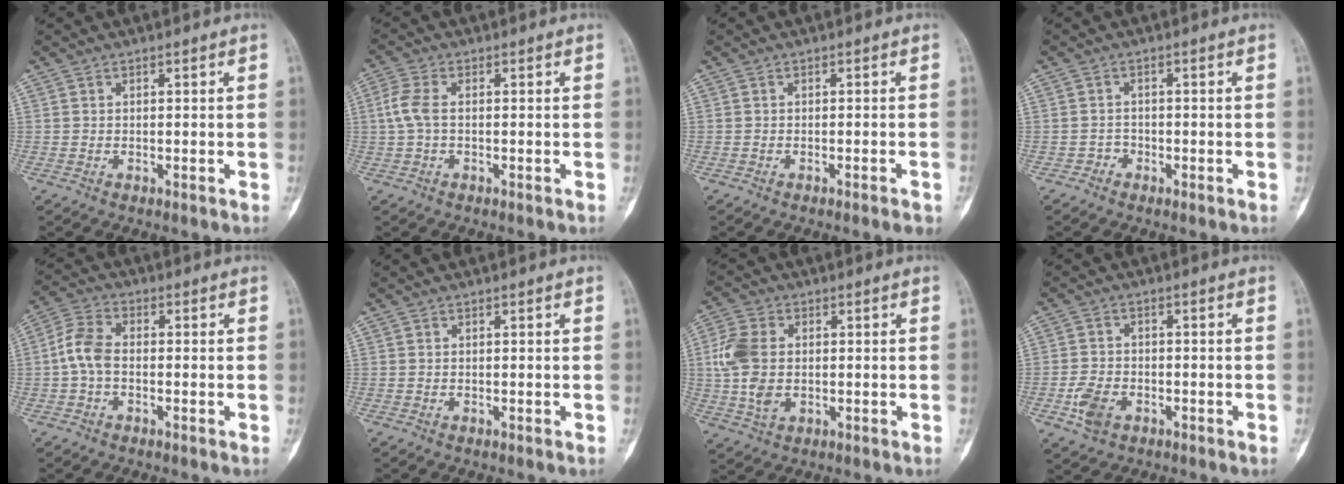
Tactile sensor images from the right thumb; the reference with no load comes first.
{"total": 4.2, "force": [-0.1, 2.2, 3.6], "torque": [-0.094, 0.008, -0.007]}
{"total": 2.2, "force": [-1.5, 0.2, 1.6], "torque": [-0.021, 0.006, -0.015]}
{"total": 1.4, "force": [-0.9, 1.1, 0.0], "torque": [0.007, 0.007, -0.023]}
{"total": 6.0, "force": [-0.9, 3.7, 4.7], "torque": [-0.093, 0.018, -0.029]}
{"total": 0.0}
{"total": 9.2, "force": [0.2, 6.2, 6.8], "torque": [-0.151, 0.004, 0.005]}
{"total": 5.3, "force": [-2.3, 3.6, 3.2], "torque": [-0.060, 0.009, -0.041]}